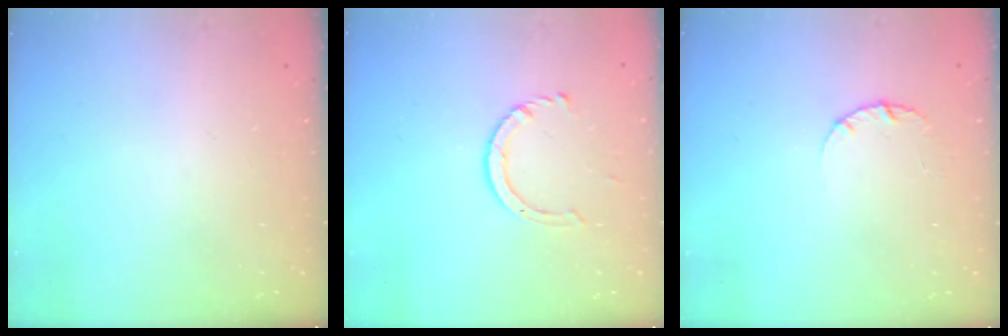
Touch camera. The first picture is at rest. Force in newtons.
{"total": 4.6, "press": 4.5, "slide": 0.5}
{"total": 2.5, "press": 2.5, "slide": 0.3}